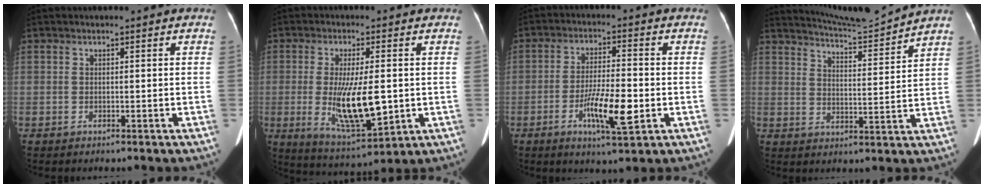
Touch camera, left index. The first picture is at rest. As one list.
[{"total": 11.1, "force": [-0.9, 3.0, 10.7], "torque": [-0.197, -0.026, -0.005]}, {"total": 8.2, "force": [-2.6, 1.4, 7.7], "torque": [-0.139, -0.009, -0.045]}, {"total": 9.2, "force": [8.9, -2.1, 1.1], "torque": [-0.032, -0.026, 0.145]}]